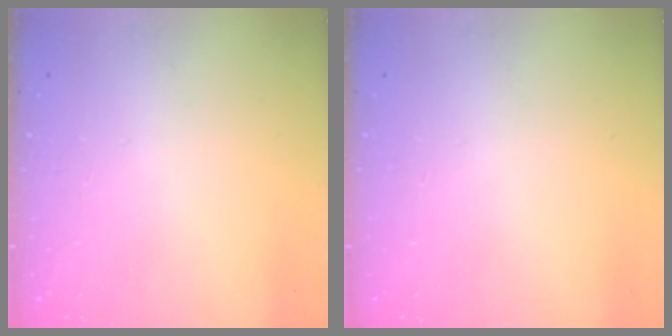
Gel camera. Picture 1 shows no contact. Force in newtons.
{"total": 0.0}